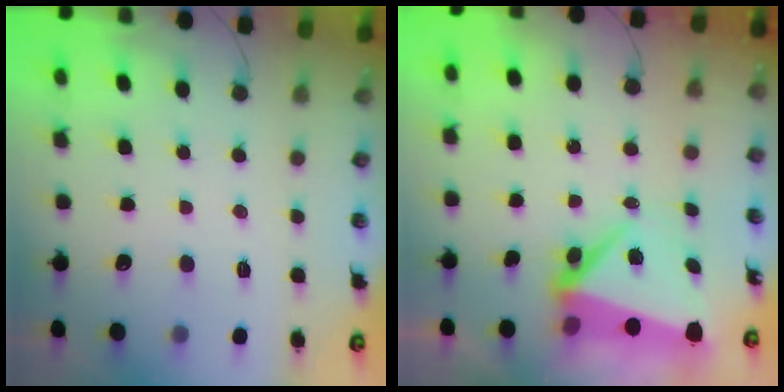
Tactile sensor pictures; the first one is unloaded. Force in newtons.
{"total": 6.3, "press": 6.2, "slide": 0.7}